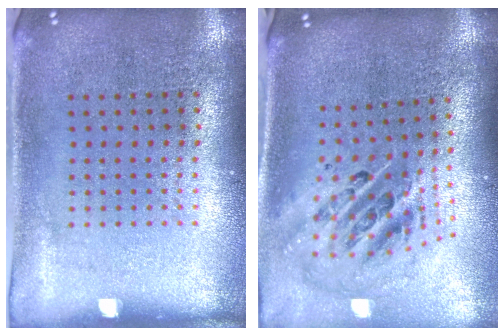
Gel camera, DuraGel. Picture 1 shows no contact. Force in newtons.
{"total": 2.7, "press": 1.8, "slide": 2.0}